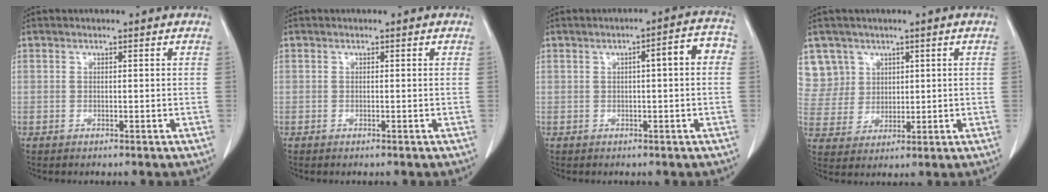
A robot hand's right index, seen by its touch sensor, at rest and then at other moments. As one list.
[{"total": 0.0}, {"total": 5.5, "force": [0.6, 0.9, 5.4], "torque": [-0.070, 0.024, 0.003]}, {"total": 7.8, "force": [4.4, 6.5, -0.1], "torque": [0.001, 0.014, 0.101]}]